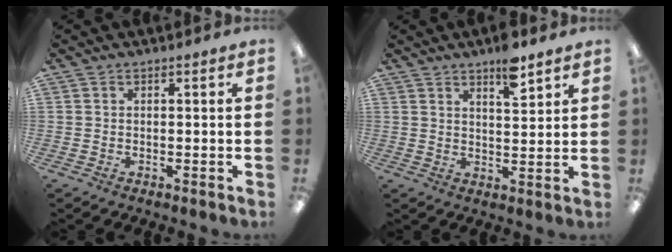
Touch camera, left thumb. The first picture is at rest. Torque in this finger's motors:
{"motor_torque": [0.63, 0.00, 0.49, -0.47, 0.17]}